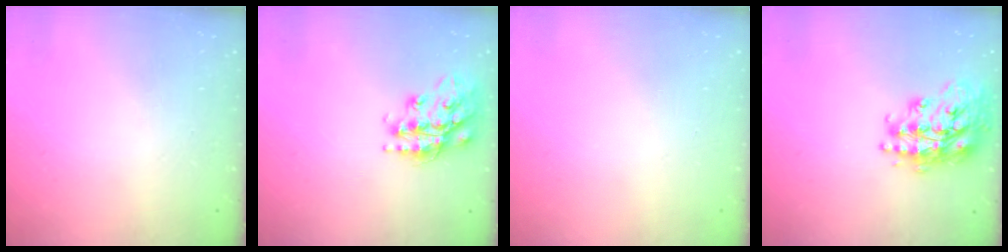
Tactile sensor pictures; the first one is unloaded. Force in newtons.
{"total": 17.4, "press": 17.4, "slide": 1.4}
{"total": 0.0}
{"total": 20.1, "press": 20.1, "slide": 1.4}